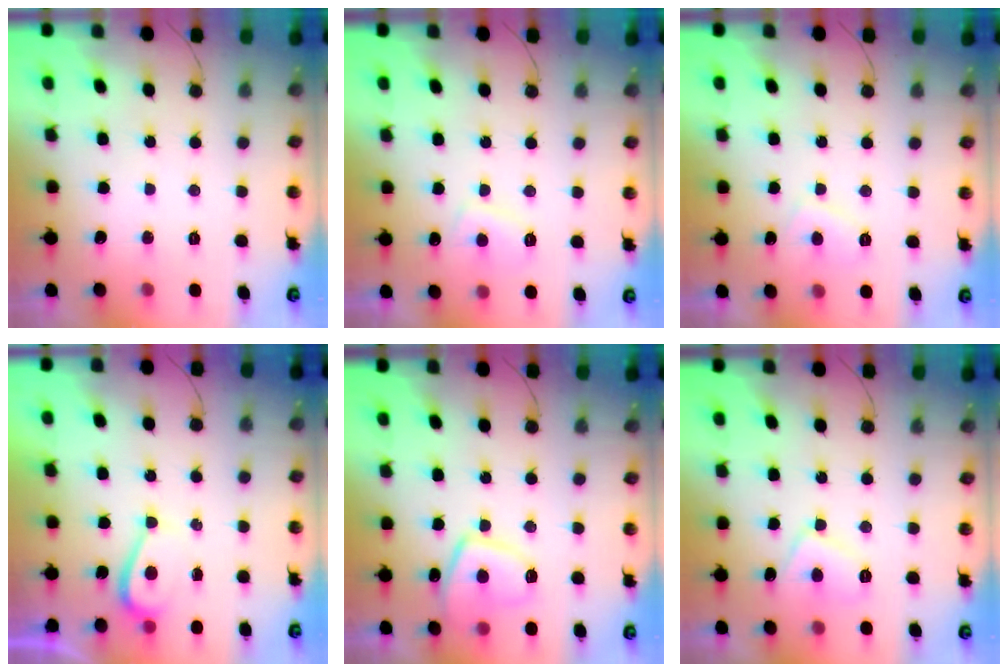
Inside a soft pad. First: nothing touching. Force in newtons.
{"total": 3.5, "press": 3.4, "slide": 0.8}
{"total": 2.4, "press": 2.2, "slide": 0.9}
{"total": 3.4, "press": 3.4, "slide": 0.5}
{"total": 10.6, "press": 10.5, "slide": 1.2}
{"total": 6.5, "press": 6.5, "slide": 0.3}